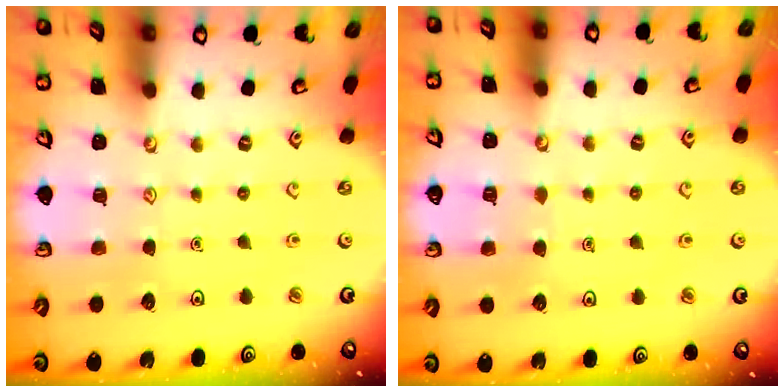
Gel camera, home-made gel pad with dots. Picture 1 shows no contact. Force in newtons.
{"total": 3.4, "press": 3.4, "slide": 0.3}